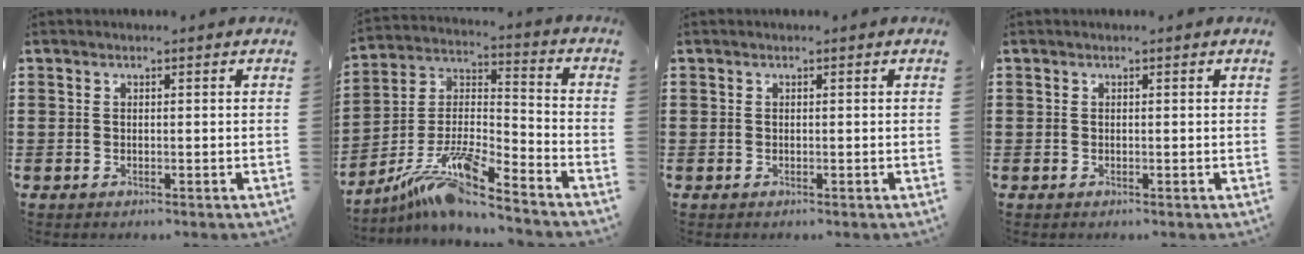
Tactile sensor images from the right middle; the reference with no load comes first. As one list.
[{"total": 11.8, "force": [-9.3, 1.0, 7.1], "torque": [-0.156, -0.001, -0.188]}, {"total": 0.0}, {"total": 0.0}]